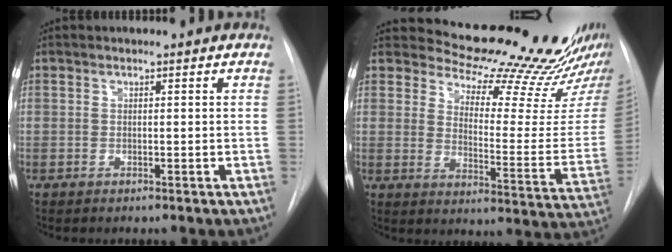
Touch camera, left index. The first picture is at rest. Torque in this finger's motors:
{"motor_torque": [1.02, -1.12, 0.19, -0.04]}